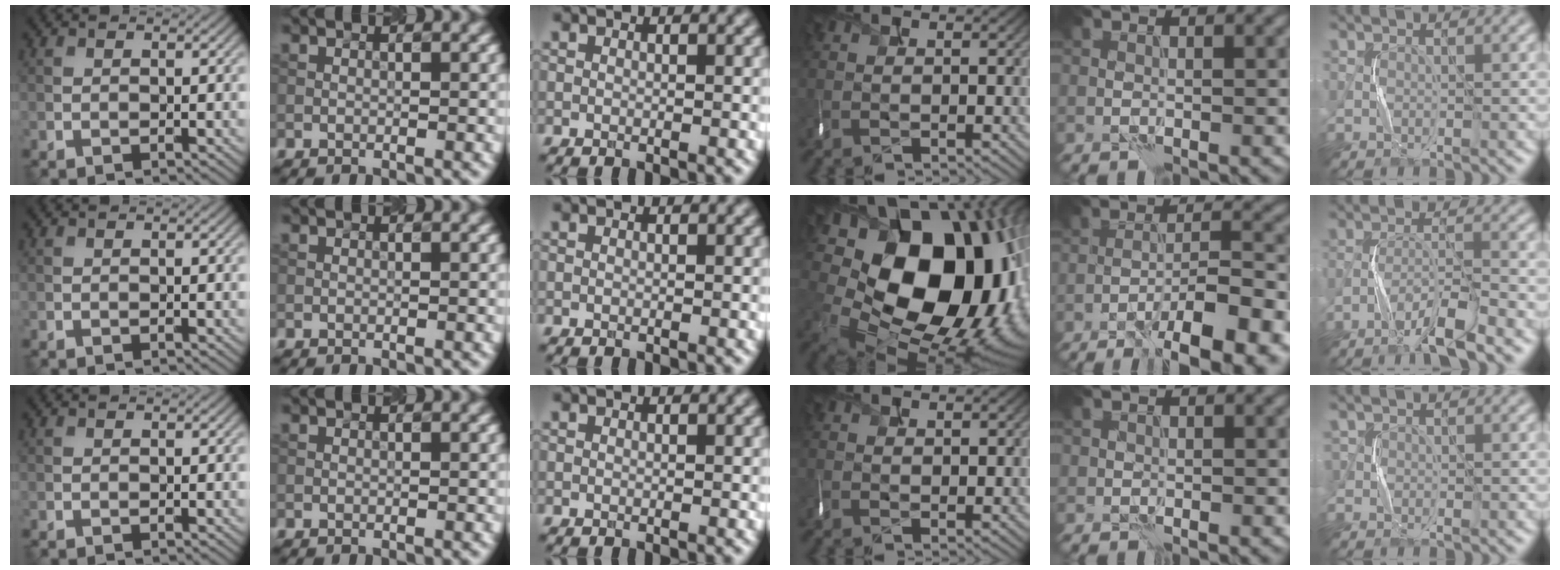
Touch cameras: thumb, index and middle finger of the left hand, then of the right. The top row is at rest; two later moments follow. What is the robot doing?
{"motion": "shake", "object": "tambourine"}